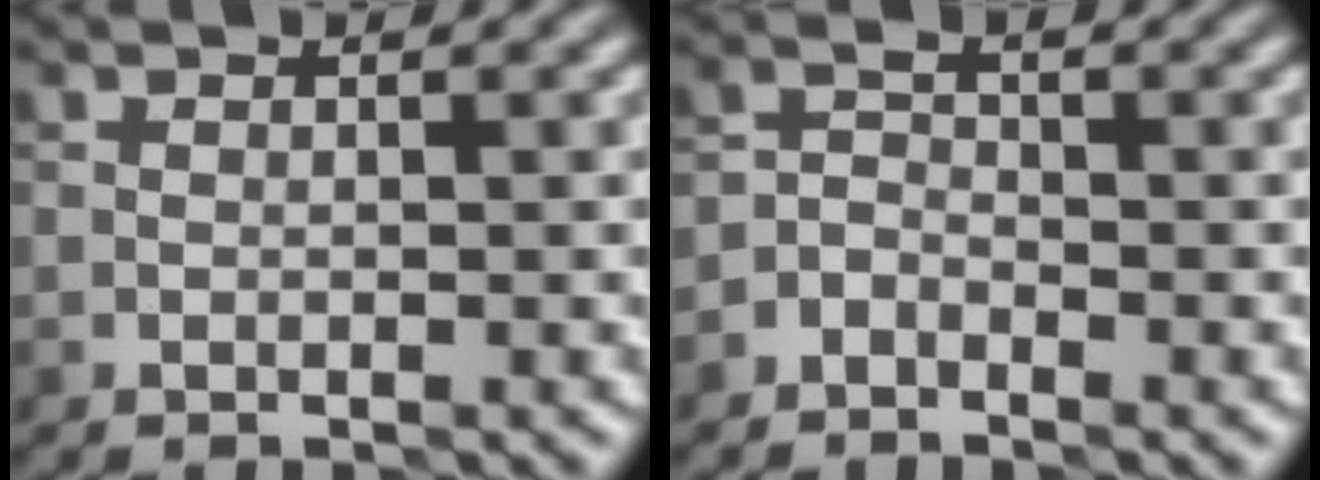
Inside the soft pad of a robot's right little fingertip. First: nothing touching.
{"total": 1.4, "force": [-1.2, 0.6, 0.3], "torque": [-0.003, 0.010, -0.028]}